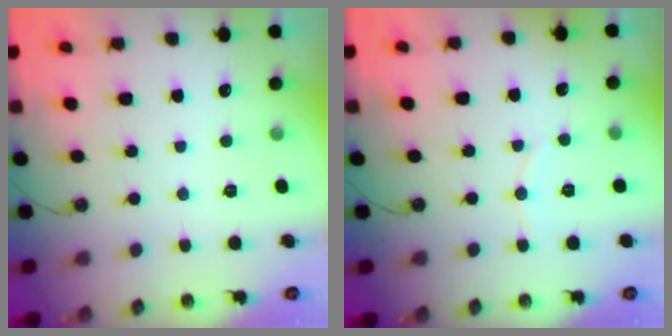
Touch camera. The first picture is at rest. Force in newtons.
{"total": 3.4, "press": 3.3, "slide": 0.4}